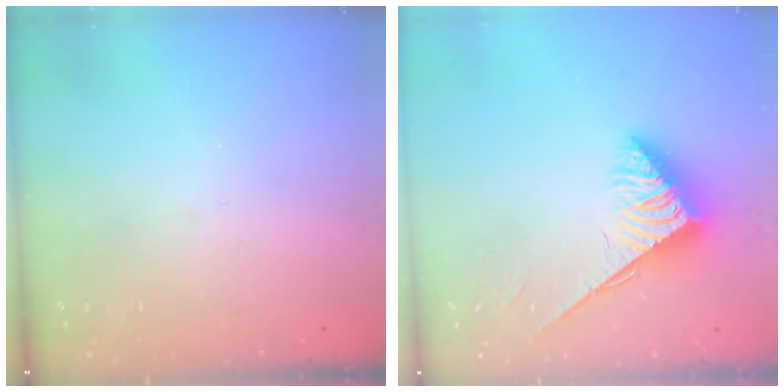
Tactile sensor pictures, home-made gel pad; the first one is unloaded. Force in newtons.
{"total": 3.8, "press": 3.7, "slide": 0.5}